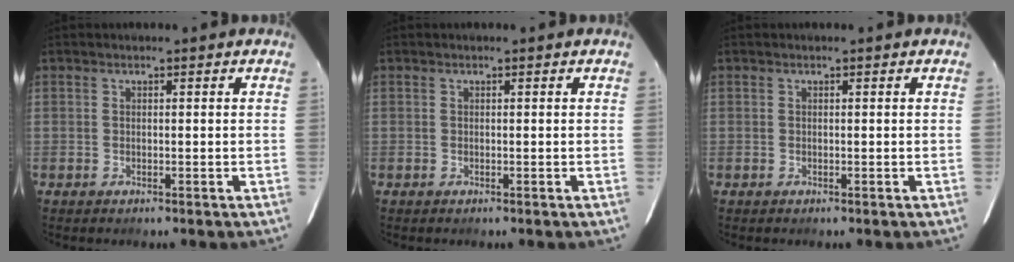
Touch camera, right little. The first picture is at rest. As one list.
[{"total": 0.0}, {"total": 0.0}]